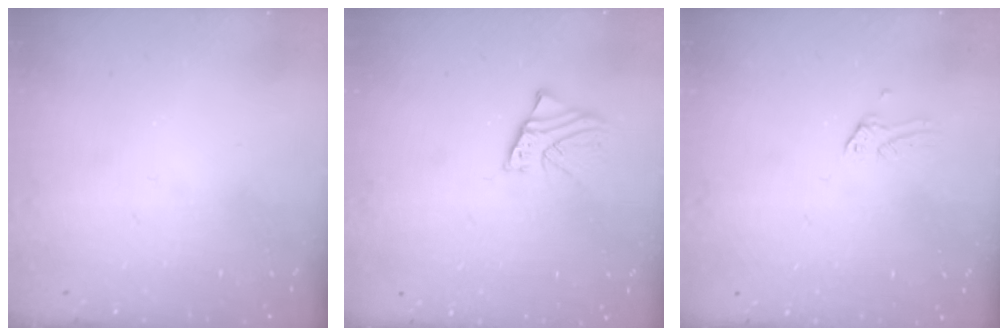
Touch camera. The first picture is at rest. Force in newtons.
{"total": 2.5, "press": 2.5, "slide": 0.2}
{"total": 0.0}